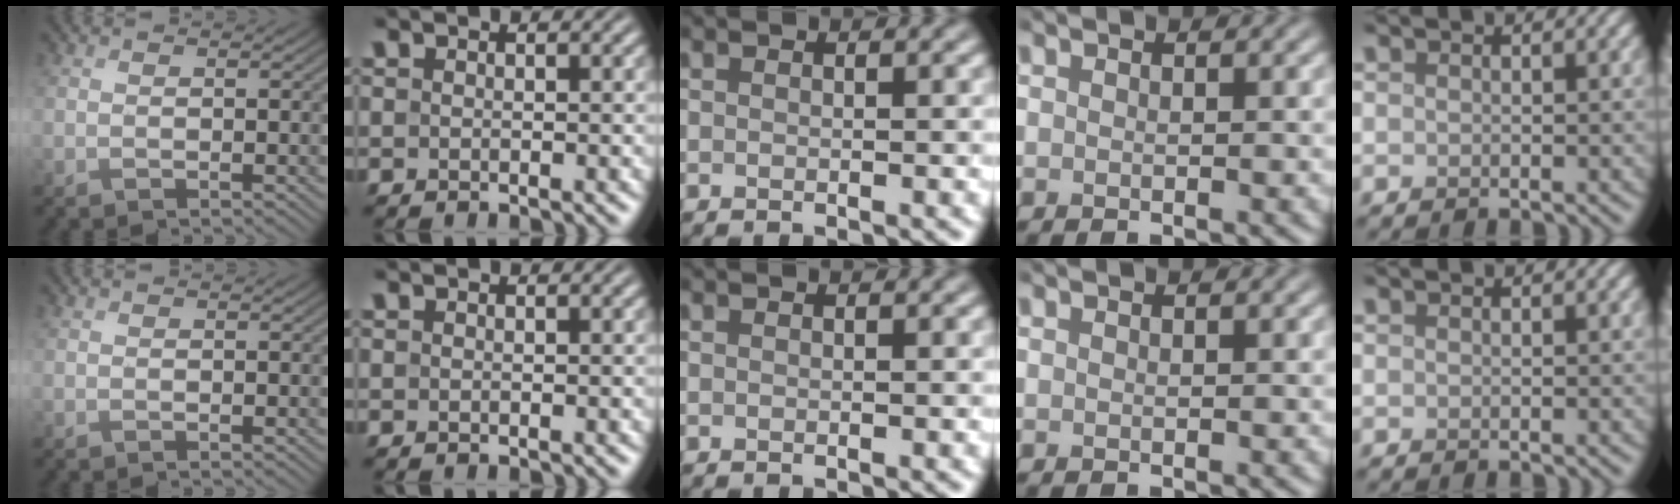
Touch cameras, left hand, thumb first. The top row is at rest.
{}